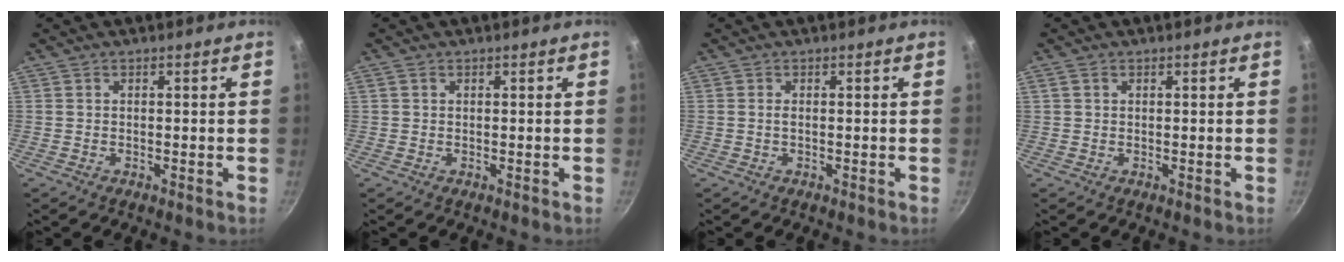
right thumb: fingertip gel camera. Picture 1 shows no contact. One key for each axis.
{"total": 0.6, "fx": 0.2, "fy": 0.5, "fz": 0.3, "tx": -0.006, "ty": 0.003, "tz": 0.004}
{"total": 0.6, "fx": -0.1, "fy": 0.2, "fz": 0.5, "tx": -0.011, "ty": 0.002, "tz": -0.002}
{"total": 1.1, "fx": 0.5, "fy": 0.8, "fz": 0.6, "tx": -0.012, "ty": 0.003, "tz": 0.008}